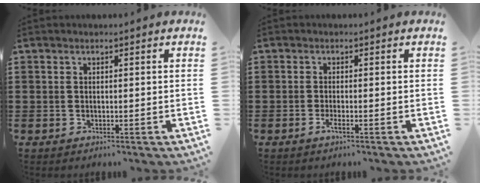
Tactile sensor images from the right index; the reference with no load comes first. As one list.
[{"total": 1.4, "force": [-0.9, 0.1, 1.2], "torque": [-0.027, -0.006, -0.017]}]